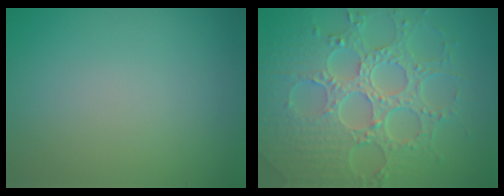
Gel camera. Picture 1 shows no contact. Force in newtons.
{"total": 8.3, "press": 6.1, "slide": 5.6}